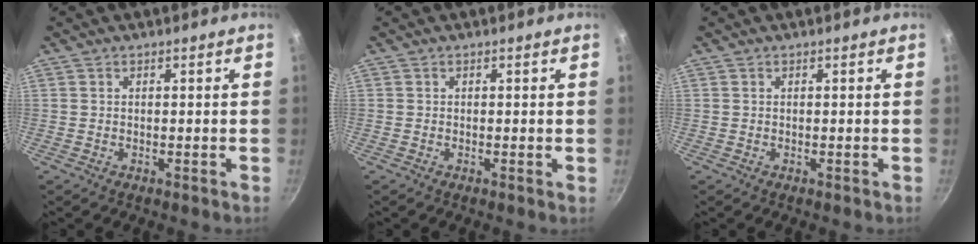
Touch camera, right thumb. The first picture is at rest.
{"total": 0.0}
{"total": 0.0}